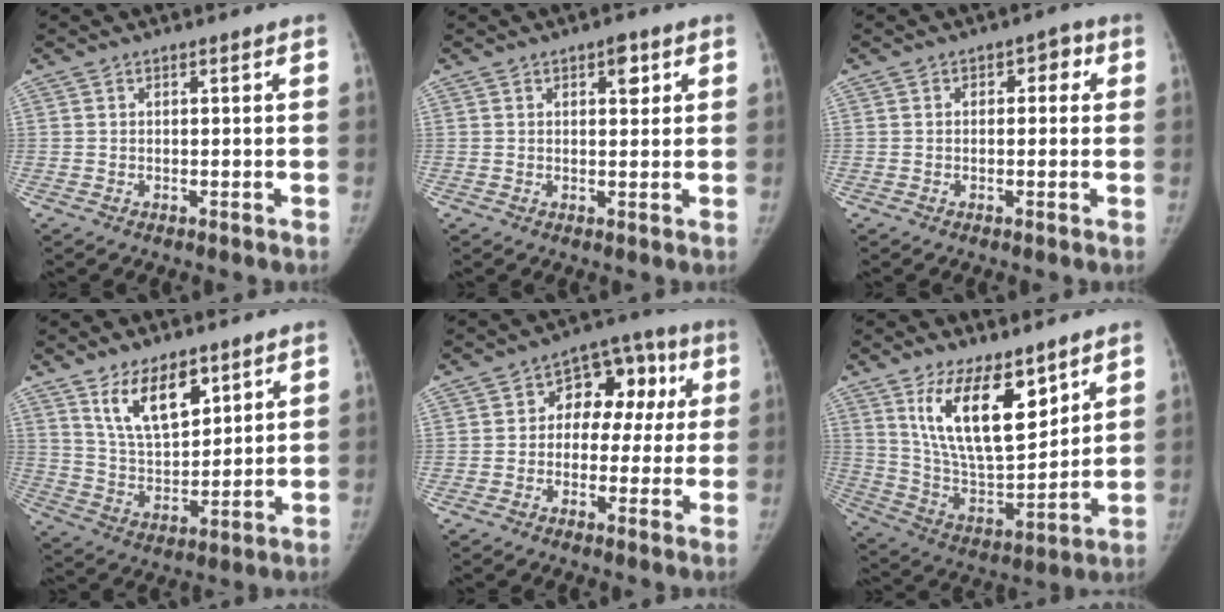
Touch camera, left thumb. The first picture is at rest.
{"total": 3.1, "force": [1.5, 1.6, 2.2], "torque": [-0.017, -0.004, 0.018]}
{"total": 3.4, "force": [0.6, 2.2, 2.5], "torque": [-0.009, 0.011, 0.000]}
{"total": 11.8, "force": [7.0, 5.7, 7.6], "torque": [-0.105, -0.047, 0.137]}
{"total": 11.8, "force": [1.7, 8.4, 8.1], "torque": [-0.052, 0.040, 0.014]}
{"total": 17.2, "force": [9.5, 7.3, 12.4], "torque": [-0.178, -0.060, 0.190]}